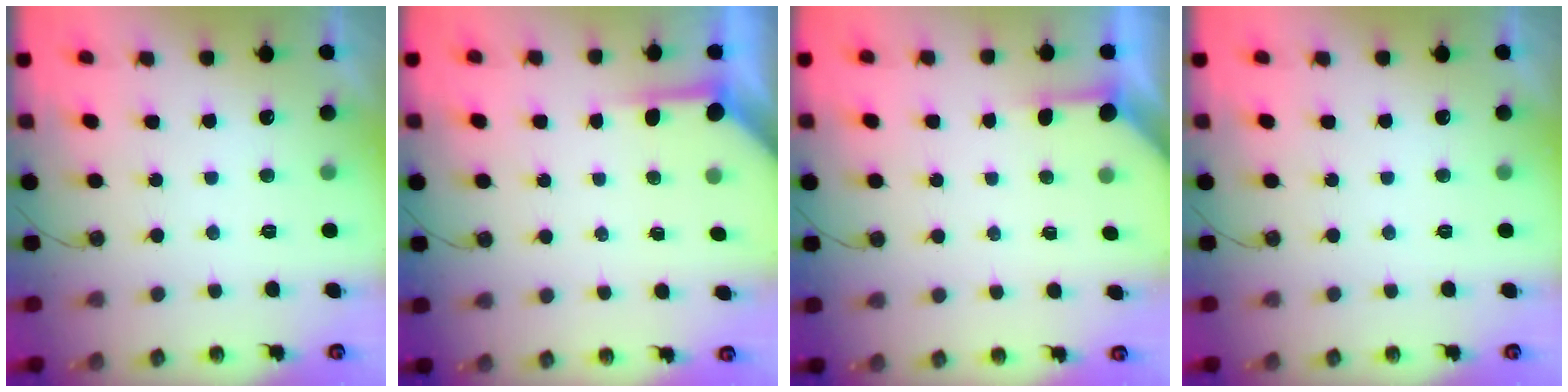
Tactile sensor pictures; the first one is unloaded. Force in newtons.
{"total": 3.7, "press": 3.6, "slide": 0.4}
{"total": 2.4, "press": 2.4, "slide": 0.4}
{"total": 0.0}